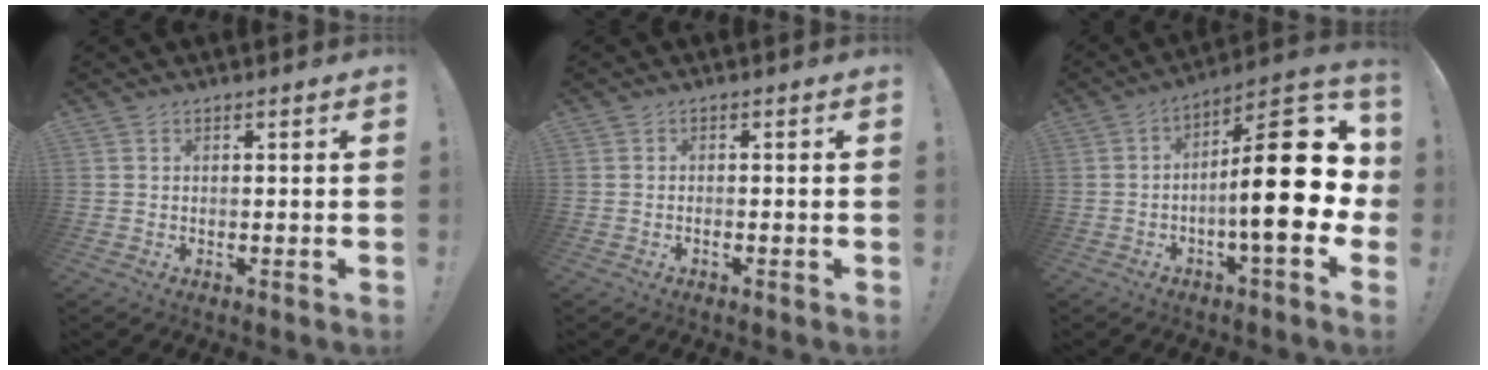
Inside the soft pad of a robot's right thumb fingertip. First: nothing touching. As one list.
[{"total": 0.8, "force": [-0.7, 0.1, 0.4], "torque": [-0.005, -0.004, -0.012]}, {"total": 24.2, "force": [-0.5, 7.9, 22.8], "torque": [-0.330, 0.000, -0.008]}]